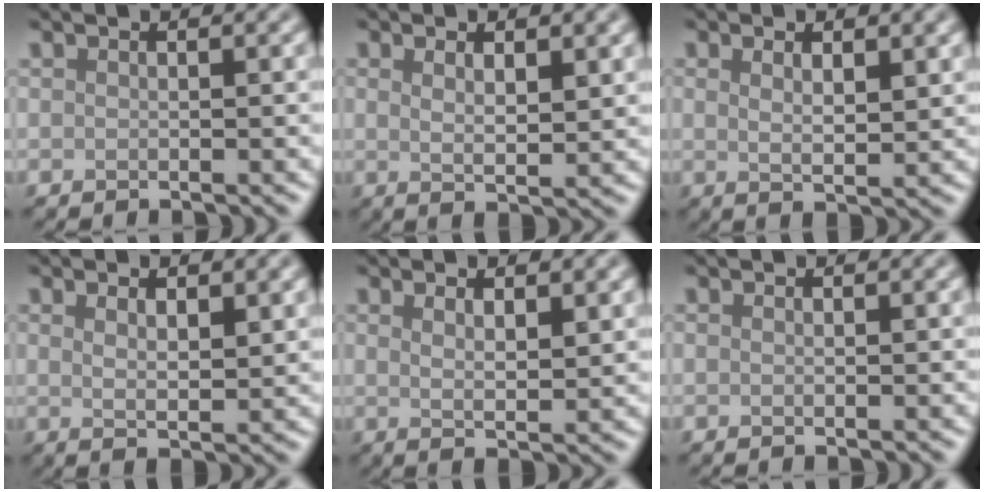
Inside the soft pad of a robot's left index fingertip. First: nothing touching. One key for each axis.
{"total": 3.2, "fx": 1.4, "fy": 0.9, "fz": 2.8, "tx": -0.040, "ty": -0.003, "tz": 0.021}
{"total": 2.9, "fx": 1.3, "fy": 0.8, "fz": 2.4, "tx": -0.036, "ty": -0.001, "tz": 0.020}
{"total": 3.1, "fx": 1.4, "fy": 0.9, "fz": 2.7, "tx": -0.040, "ty": -0.003, "tz": 0.024}
{"total": 3.4, "fx": 1.5, "fy": 0.9, "fz": 2.9, "tx": -0.041, "ty": -0.003, "tz": 0.022}
{"total": 0.0}